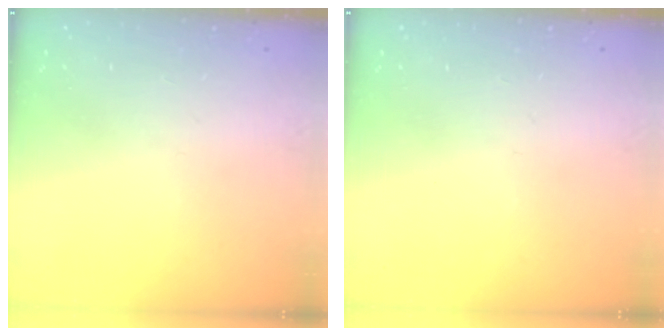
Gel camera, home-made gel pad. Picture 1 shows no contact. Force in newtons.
{"total": 0.0}